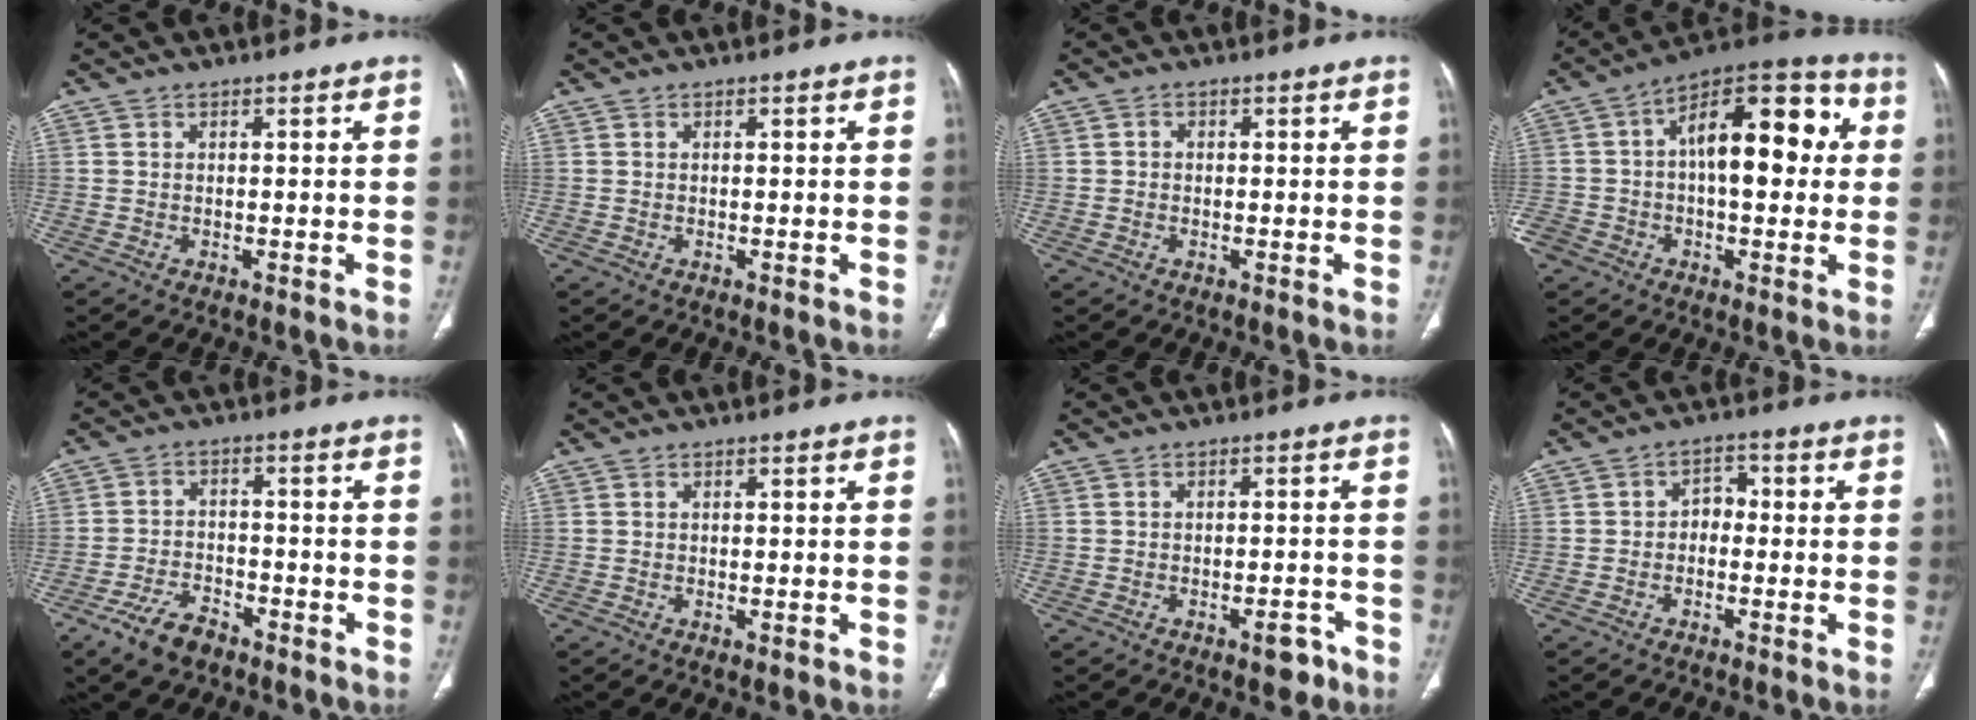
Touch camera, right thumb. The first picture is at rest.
{"total": 0.0}
{"total": 0.8, "force": [-0.1, 0.8, 0.3], "torque": [-0.002, 0.003, -0.003]}
{"total": 21.5, "force": [0.8, 12.8, 17.2], "torque": [-0.264, 0.047, 0.004]}
{"total": 7.2, "force": [-4.9, 3.7, 3.7], "torque": [-0.070, 0.024, -0.087]}
{"total": 0.9, "force": [-0.4, 0.4, 0.7], "torque": [-0.013, -0.002, -0.004]}
{"total": 3.8, "force": [-2.4, 1.8, 2.2], "torque": [-0.014, 0.016, -0.030]}
{"total": 3.3, "force": [-0.9, 2.5, 2.0], "torque": [-0.016, 0.023, -0.027]}